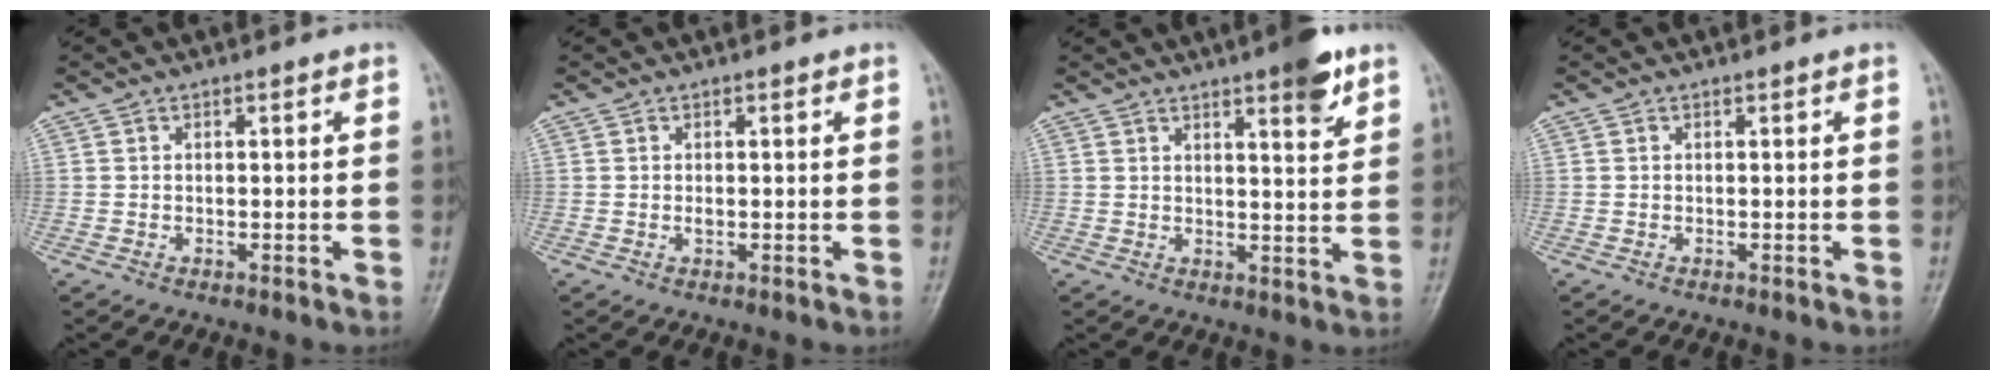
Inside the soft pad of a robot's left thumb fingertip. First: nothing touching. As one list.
[{"total": 1.1, "force": [0.1, 0.6, 0.9], "torque": [-0.011, 0.000, 0.002]}, {"total": 6.7, "force": [4.3, 1.4, 5.0], "torque": [-0.060, -0.023, 0.056]}, {"total": 0.0}]